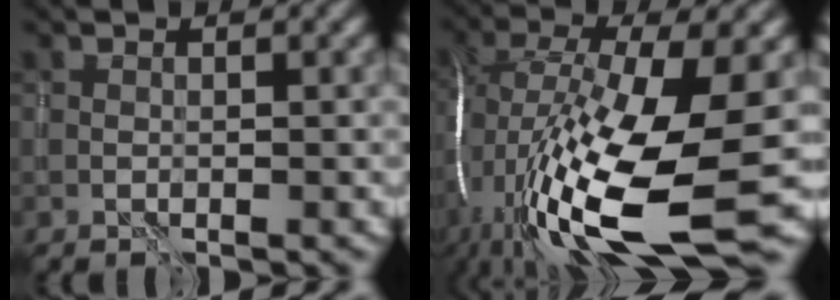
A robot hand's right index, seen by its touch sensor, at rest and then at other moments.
{"total": 18.0, "force": [-4.2, 6.1, 16.4], "torque": [-0.334, -0.017, -0.071]}